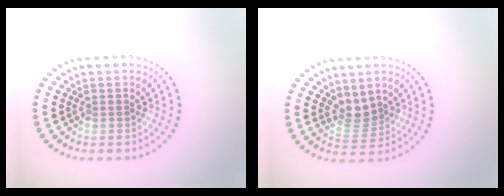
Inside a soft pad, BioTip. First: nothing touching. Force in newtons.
{"total": 2.2, "press": 1.6, "slide": 1.5}